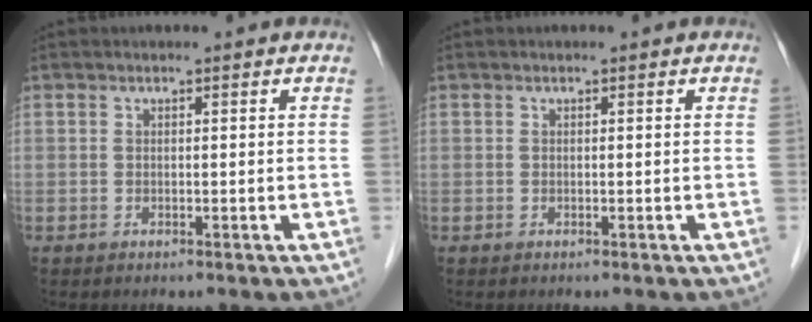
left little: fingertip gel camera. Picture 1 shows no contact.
{"total": 0.0}